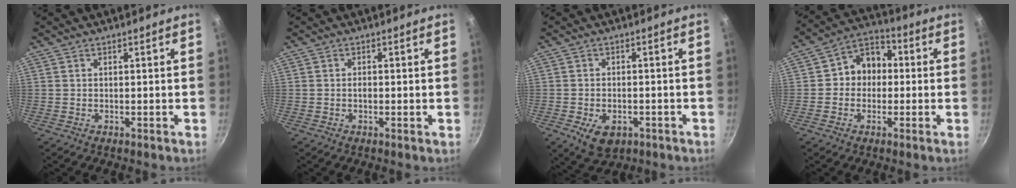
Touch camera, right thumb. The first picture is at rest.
{"total": 1.1, "force": [-0.2, 0.4, 1.0], "torque": [-0.019, 0.002, -0.007]}
{"total": 6.8, "force": [-2.7, 4.3, 4.5], "torque": [-0.065, 0.008, -0.033]}
{"total": 8.6, "force": [0.0, 7.3, 4.6], "torque": [-0.023, 0.027, -0.018]}